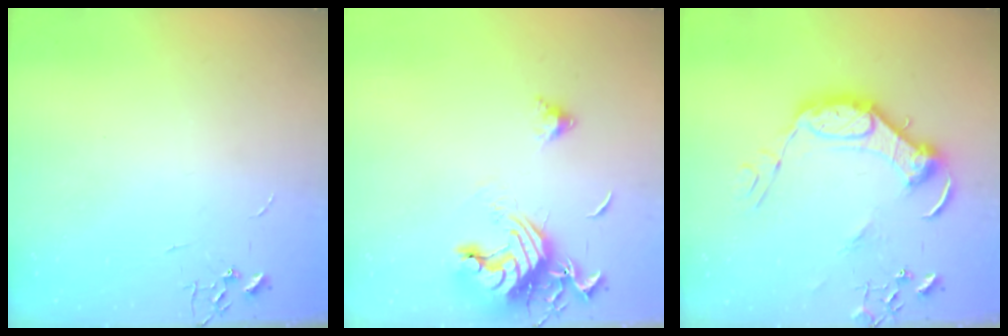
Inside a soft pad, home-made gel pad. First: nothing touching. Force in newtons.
{"total": 14.4, "press": 14.3, "slide": 1.9}
{"total": 15.6, "press": 15.6, "slide": 1.5}